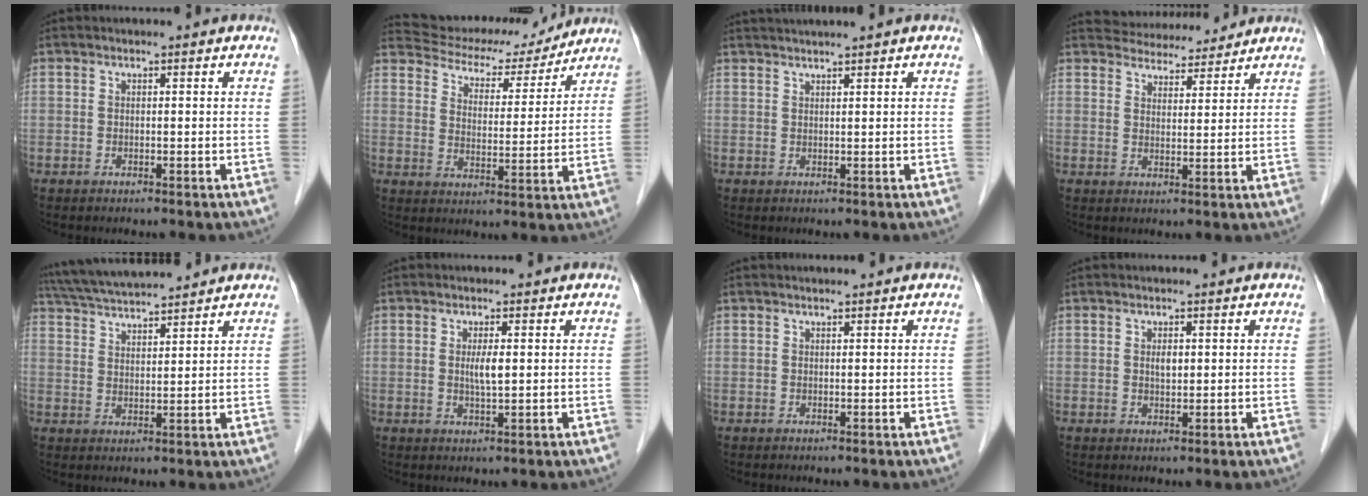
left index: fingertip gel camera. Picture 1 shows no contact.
{"total": 13.5, "force": [12.6, 3.9, 2.5], "torque": [-0.033, 0.006, 0.180]}
{"total": 3.8, "force": [3.3, -0.8, 1.7], "torque": [-0.020, 0.023, 0.059]}
{"total": 8.5, "force": [8.2, 1.9, 1.2], "torque": [-0.014, 0.013, 0.116]}
{"total": 10.4, "force": [9.7, 0.1, 3.7], "torque": [-0.074, 0.028, 0.167]}
{"total": 2.4, "force": [0.4, 0.2, 2.4], "torque": [-0.046, -0.003, 0.007]}
{"total": 0.6, "force": [0.5, -0.1, 0.2], "torque": [-0.006, 0.004, 0.010]}
{"total": 1.3, "force": [0.5, 0.6, 1.0], "torque": [-0.018, 0.000, 0.009]}